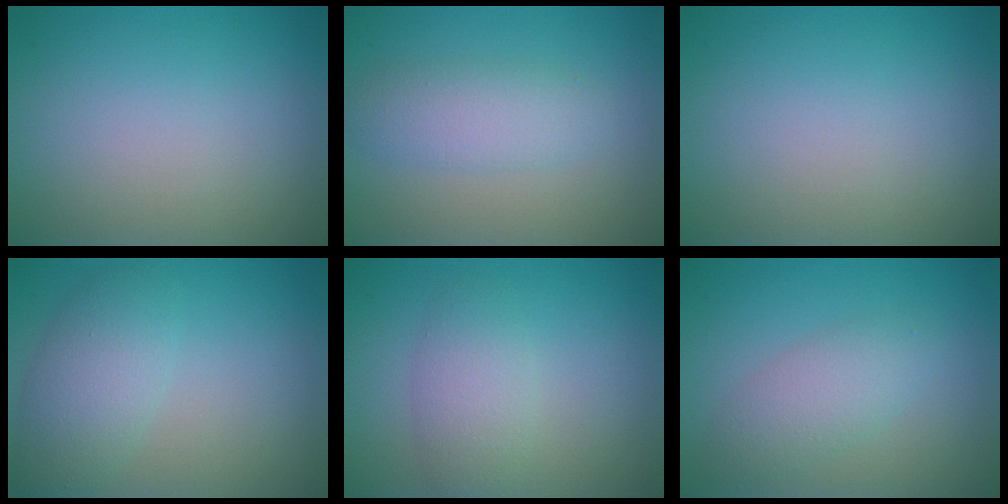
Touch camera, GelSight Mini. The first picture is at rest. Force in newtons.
{"total": 3.2, "press": 3.2, "slide": 0.1}
{"total": 0.0}
{"total": 3.9, "press": 3.9, "slide": 0.2}
{"total": 2.9, "press": 2.9, "slide": 0.2}
{"total": 2.9, "press": 2.9, "slide": 0.1}